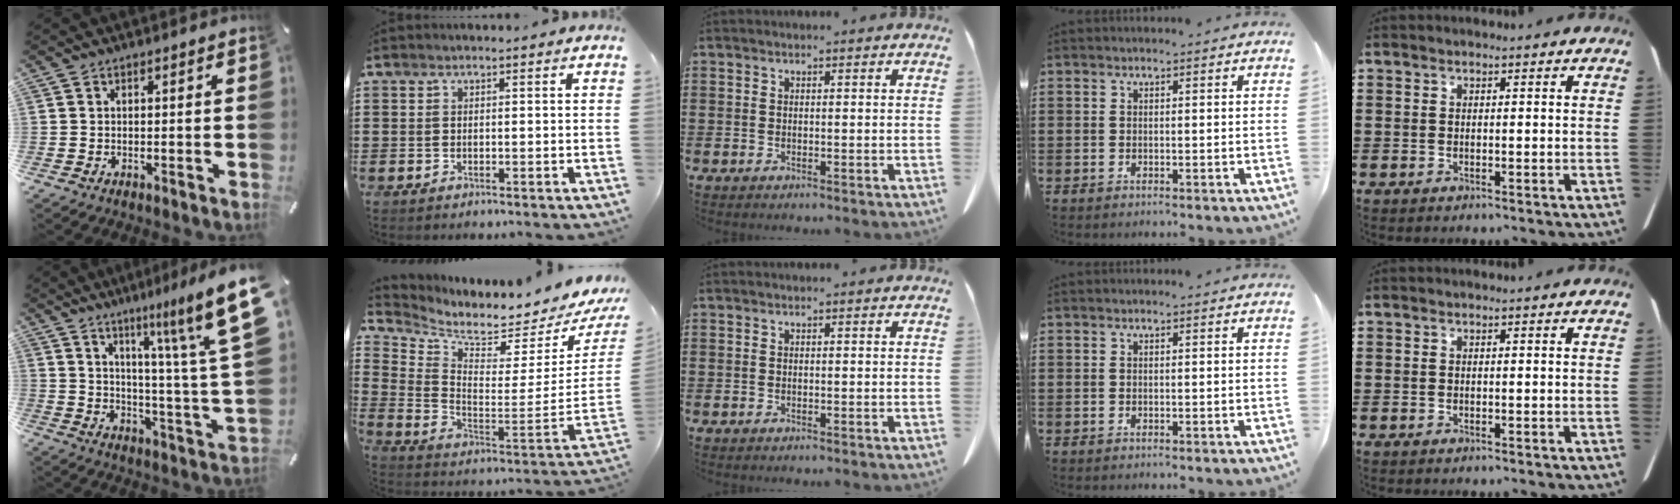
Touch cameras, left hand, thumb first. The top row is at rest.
{"thumb": {"total": 16.7, "force": [9.6, 1.6, 13.6], "torque": [-0.202, -0.075, 0.144]}, "index": {"total": 3.9, "force": [3.6, 0.3, 1.3], "torque": [-0.046, -0.068, 0.052]}}